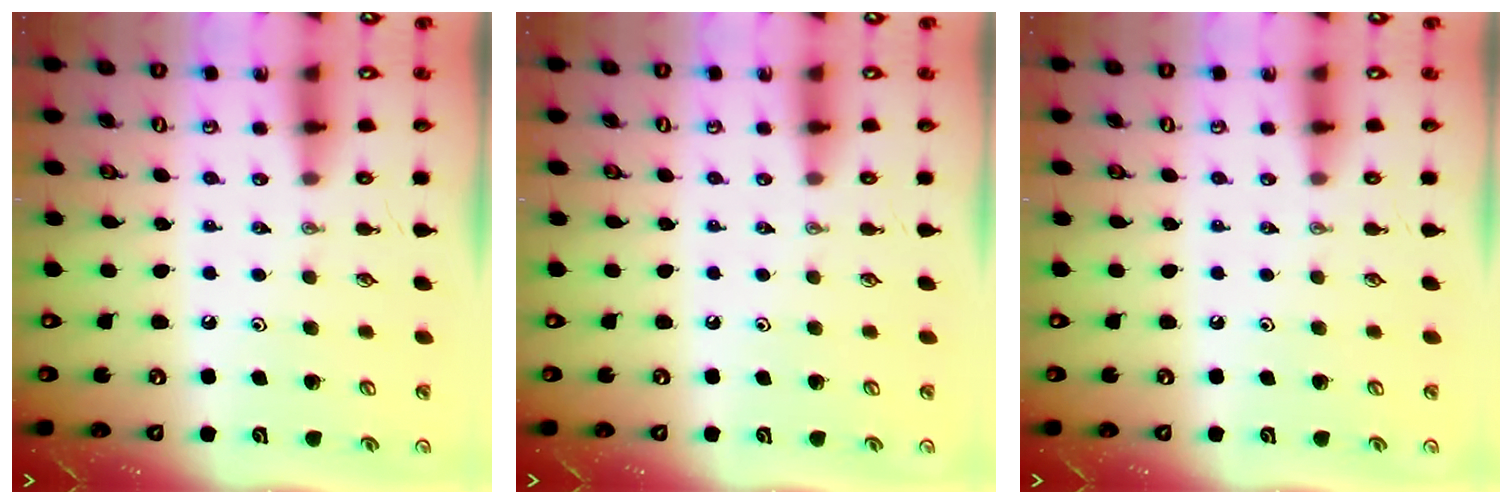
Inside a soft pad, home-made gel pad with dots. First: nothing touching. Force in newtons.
{"total": 0.0}
{"total": 0.0}